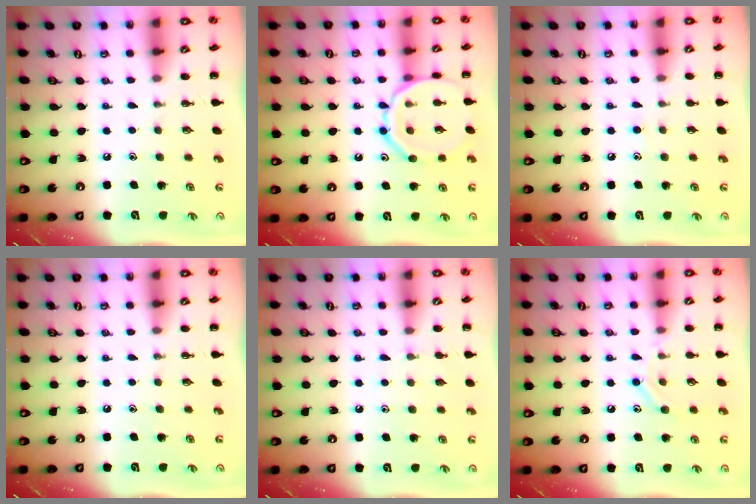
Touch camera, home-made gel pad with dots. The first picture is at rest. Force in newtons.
{"total": 13.8, "press": 13.8, "slide": 0.6}
{"total": 4.9, "press": 4.5, "slide": 1.8}
{"total": 0.0}
{"total": 4.0, "press": 3.8, "slide": 1.2}
{"total": 9.3, "press": 9.2, "slide": 1.4}